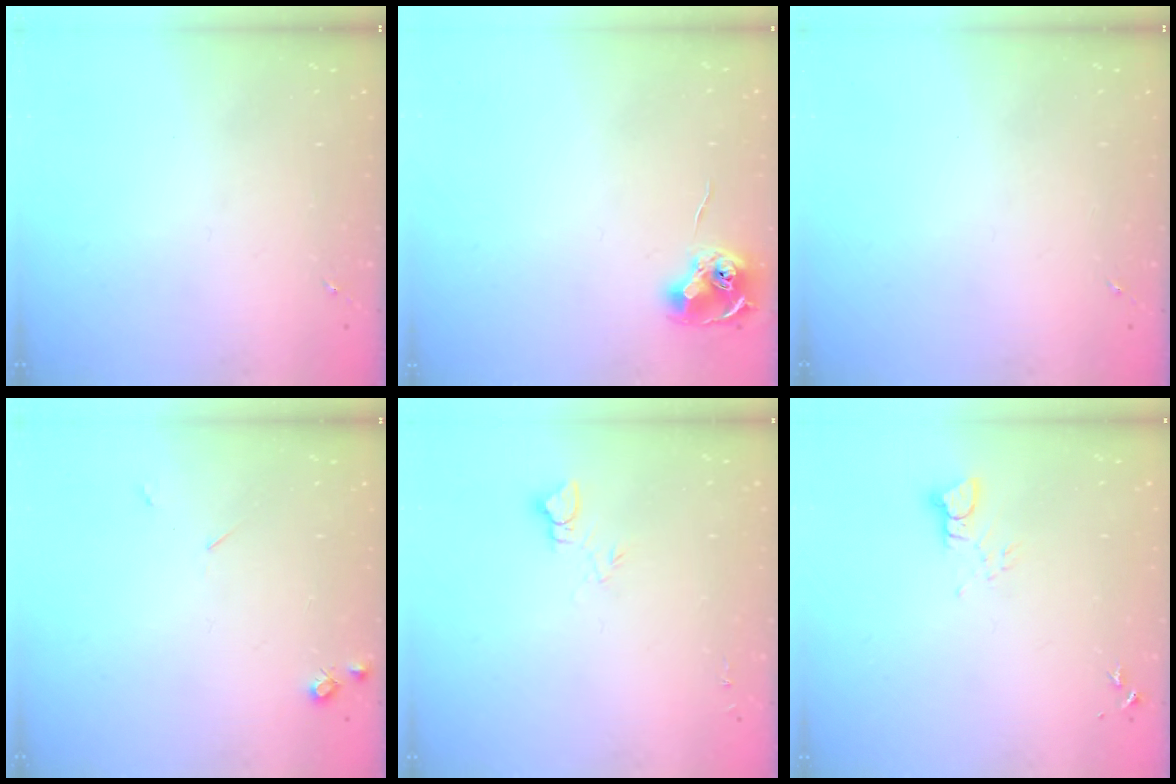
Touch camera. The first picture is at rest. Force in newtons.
{"total": 8.4, "press": 8.4, "slide": 0.4}
{"total": 0.0}
{"total": 5.6, "press": 5.6, "slide": 0.8}
{"total": 6.0, "press": 6.0, "slide": 0.4}
{"total": 3.4, "press": 3.4, "slide": 0.3}